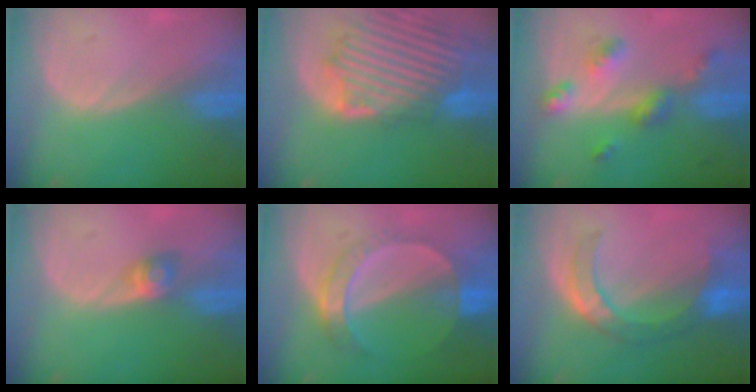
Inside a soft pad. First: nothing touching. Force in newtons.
{"total": 13.5, "press": 11.7, "slide": 6.8}
{"total": 6.3, "press": 5.6, "slide": 3.0}
{"total": 2.8, "press": 2.5, "slide": 1.1}
{"total": 7.3, "press": 6.4, "slide": 3.6}
{"total": 7.1, "press": 7.0, "slide": 1.5}